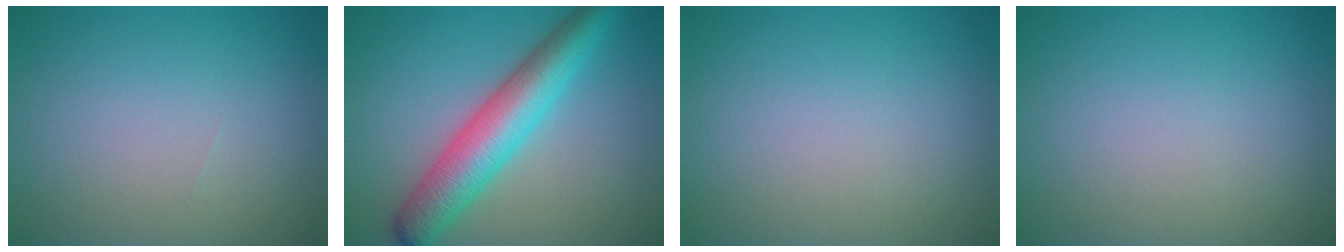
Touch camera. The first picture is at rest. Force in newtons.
{"total": 7.1, "press": 7.1, "slide": 0.2}
{"total": 0.0}
{"total": 0.0}